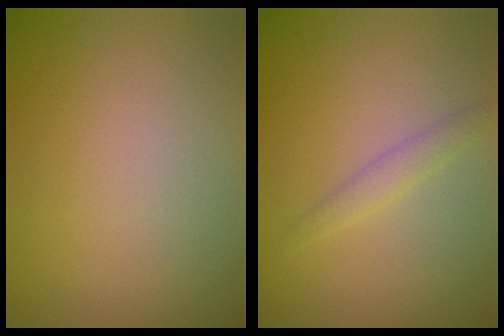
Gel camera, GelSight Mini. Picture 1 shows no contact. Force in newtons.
{"total": 1.4, "press": 1.4, "slide": 0.0}